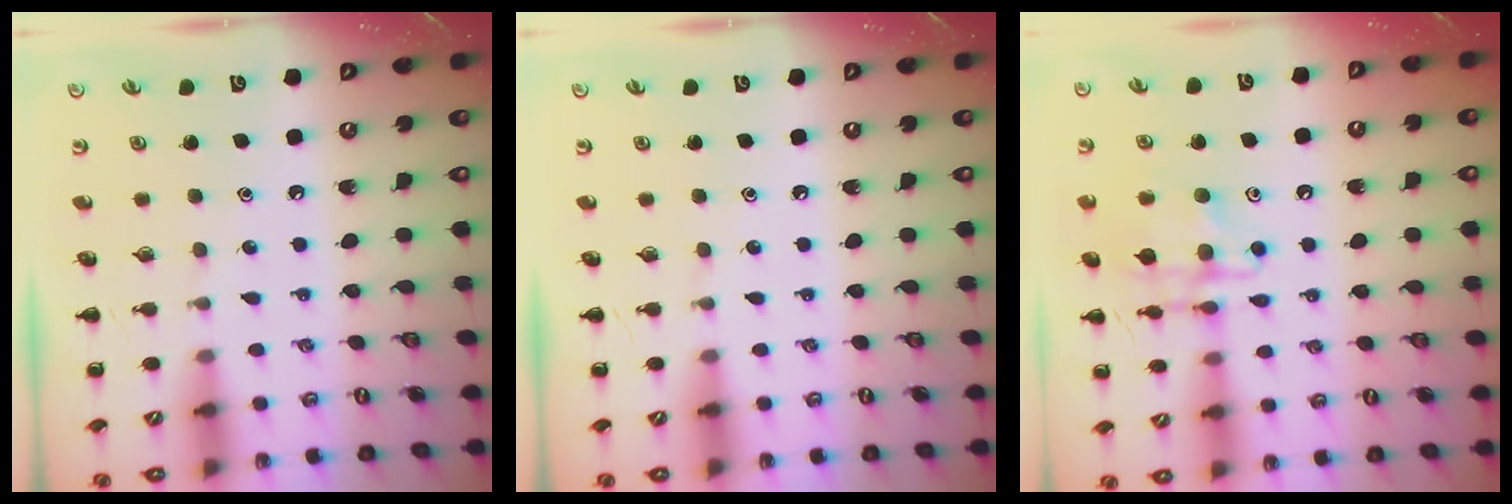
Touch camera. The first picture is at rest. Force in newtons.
{"total": 0.0}
{"total": 13.5, "press": 13.4, "slide": 1.8}